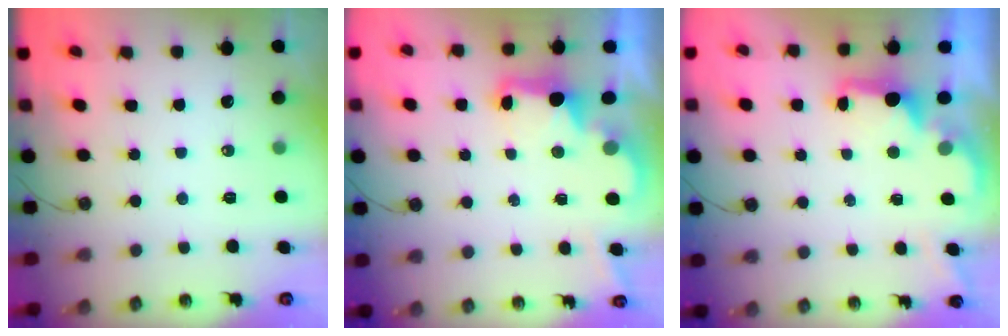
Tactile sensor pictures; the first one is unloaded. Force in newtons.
{"total": 2.9, "press": 2.8, "slide": 0.6}
{"total": 2.1, "press": 1.9, "slide": 0.8}